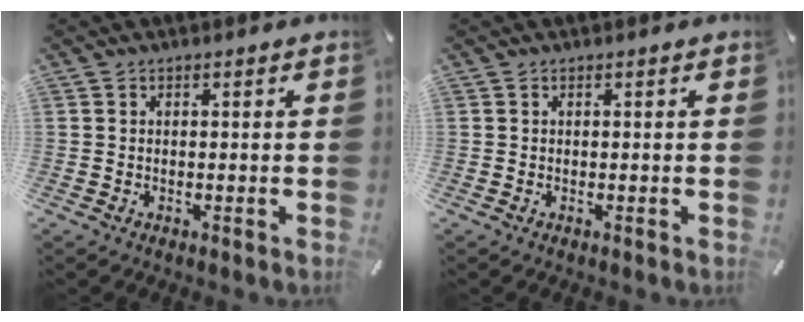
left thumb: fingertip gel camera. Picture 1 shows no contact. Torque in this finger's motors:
{"motor_torque": [0.06, 0.08, -0.02, -0.11, 0.00]}